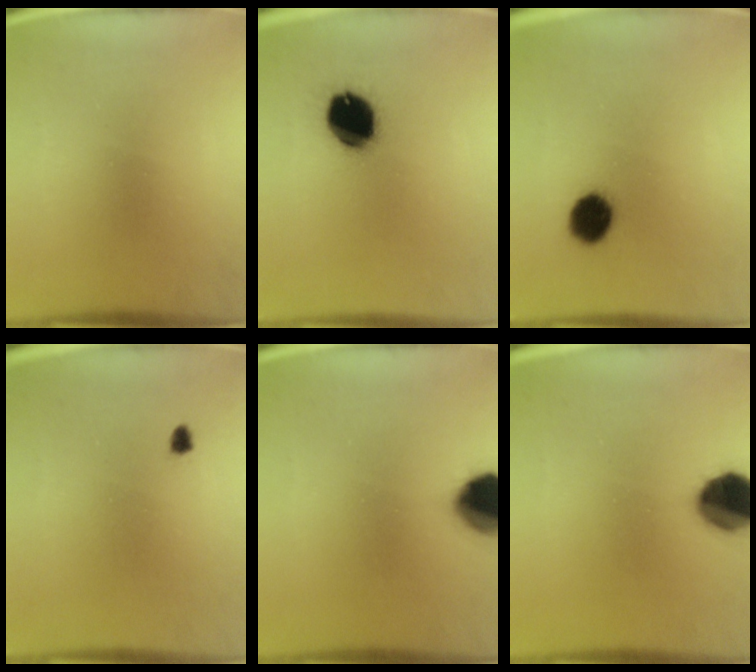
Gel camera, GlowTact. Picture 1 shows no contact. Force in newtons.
{"total": 14.8}
{"total": 7.2}
{"total": 1.0}
{"total": 14.6}
{"total": 14.1}